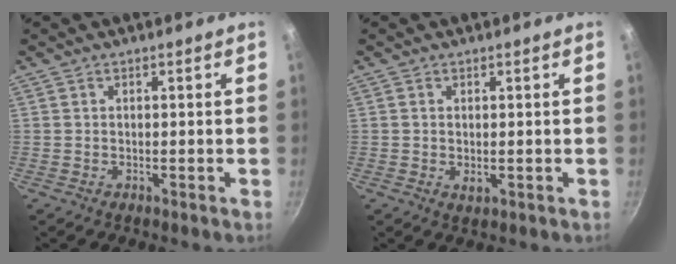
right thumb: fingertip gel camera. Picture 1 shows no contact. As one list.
[{"total": 1.6, "force": [0.0, 1.0, 1.3], "torque": [-0.021, -0.003, 0.001]}]